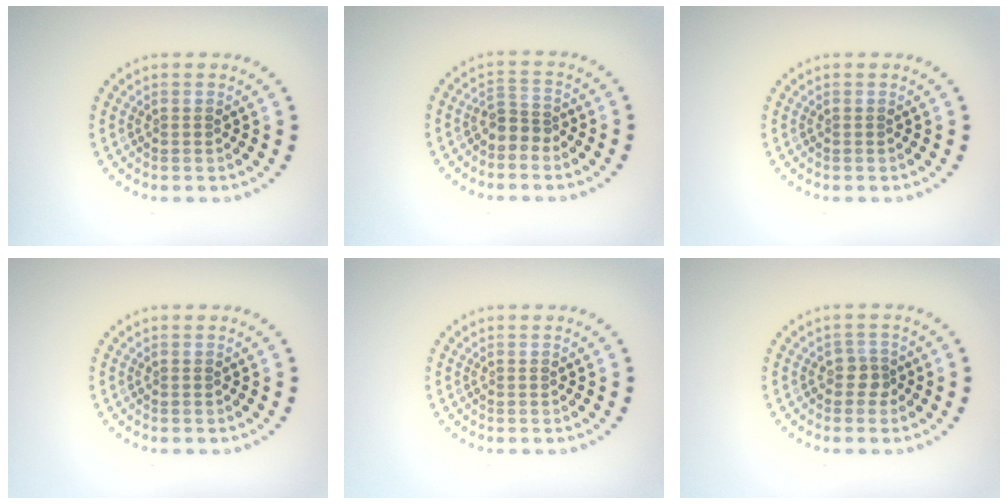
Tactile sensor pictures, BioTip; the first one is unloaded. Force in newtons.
{"total": 2.0, "press": 1.6, "slide": 1.2}
{"total": 0.0}
{"total": 0.0}
{"total": 0.0}
{"total": 1.5, "press": 1.2, "slide": 0.9}